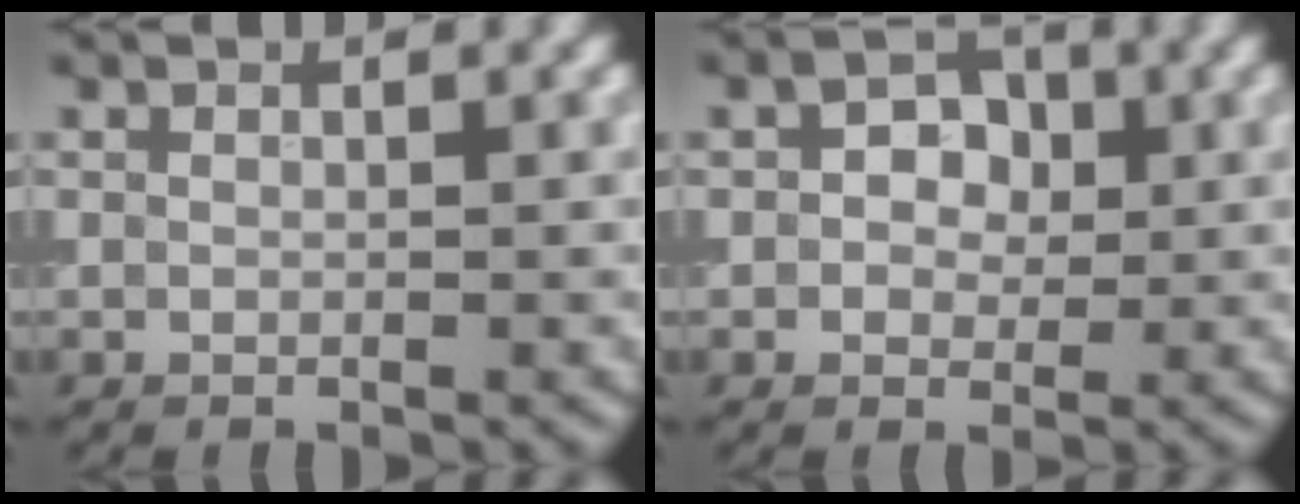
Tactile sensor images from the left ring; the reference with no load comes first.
{"total": 3.1, "force": [0.3, 2.4, 1.9], "torque": [-0.024, 0.004, -0.003]}